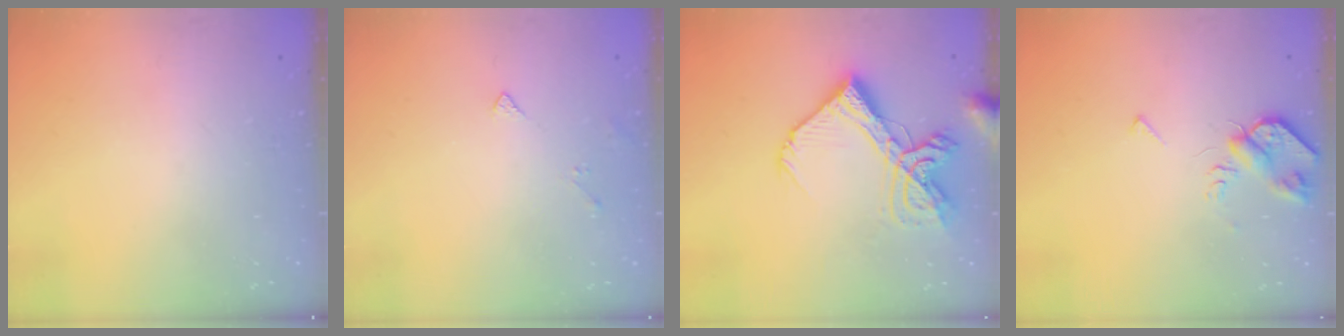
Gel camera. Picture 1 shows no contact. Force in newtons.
{"total": 3.5, "press": 3.4, "slide": 0.7}
{"total": 16.2, "press": 16.1, "slide": 1.7}
{"total": 5.5, "press": 5.4, "slide": 0.9}